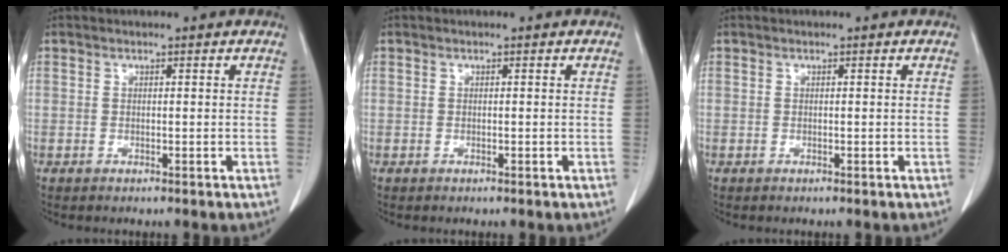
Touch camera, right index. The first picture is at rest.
{"total": 0.0}
{"total": 0.0}